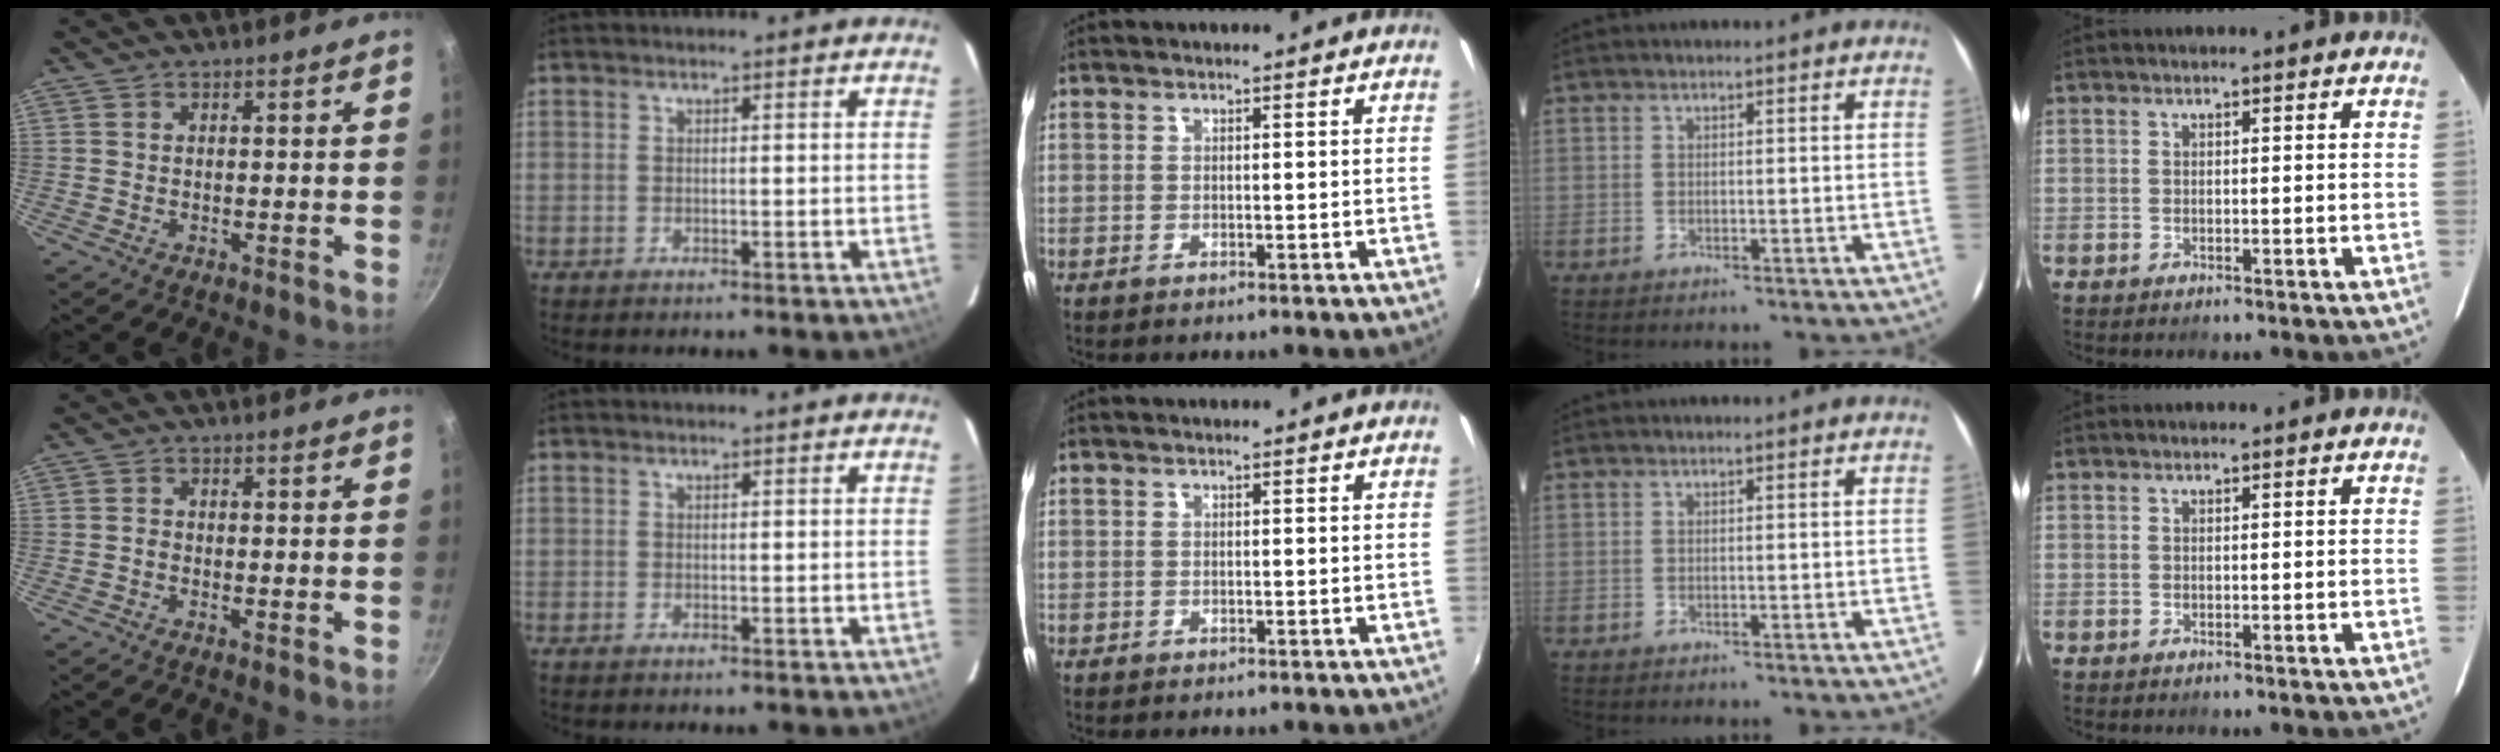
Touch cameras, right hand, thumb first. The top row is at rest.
{"thumb": {"total": 1.0, "force": [-0.3, 0.6, 0.7], "torque": [-0.018, 0.004, -0.010]}}